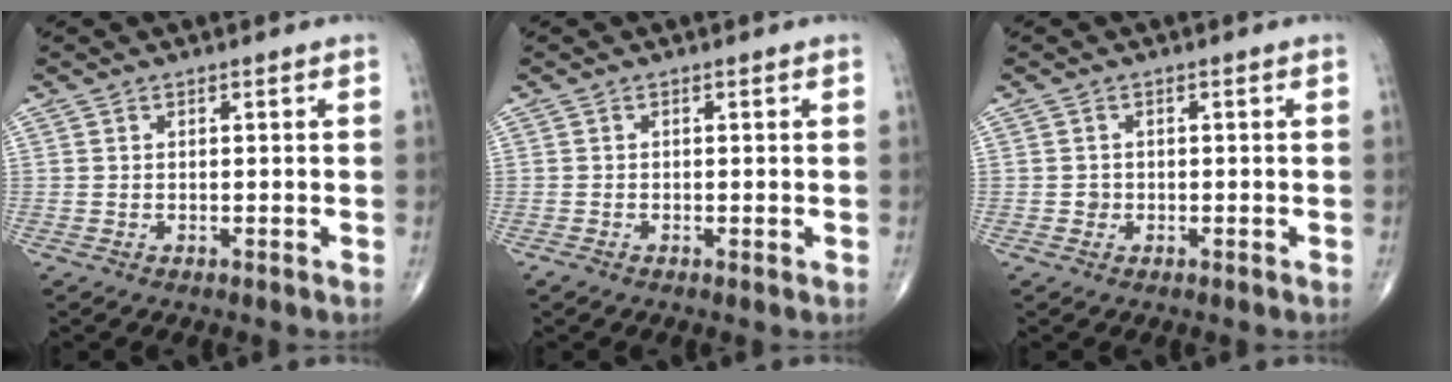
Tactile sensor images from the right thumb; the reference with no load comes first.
{"total": 1.1, "force": [-0.5, 0.5, 0.8], "torque": [-0.016, -0.004, -0.012]}
{"total": 1.0, "force": [-0.2, 1.0, 0.2], "torque": [0.004, 0.005, -0.004]}